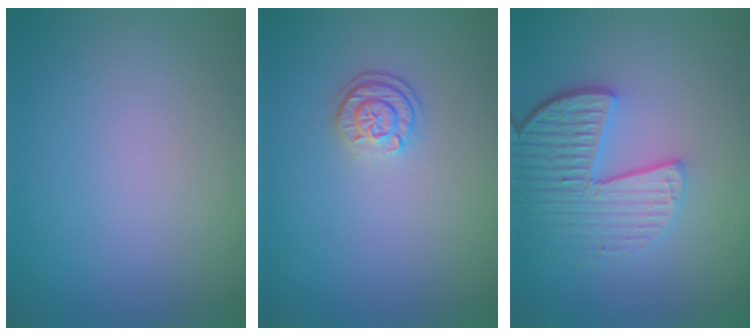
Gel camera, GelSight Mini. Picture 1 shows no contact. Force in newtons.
{"total": 1.8, "press": 1.5, "slide": 0.9}
{"total": 5.2, "press": 4.0, "slide": 3.4}